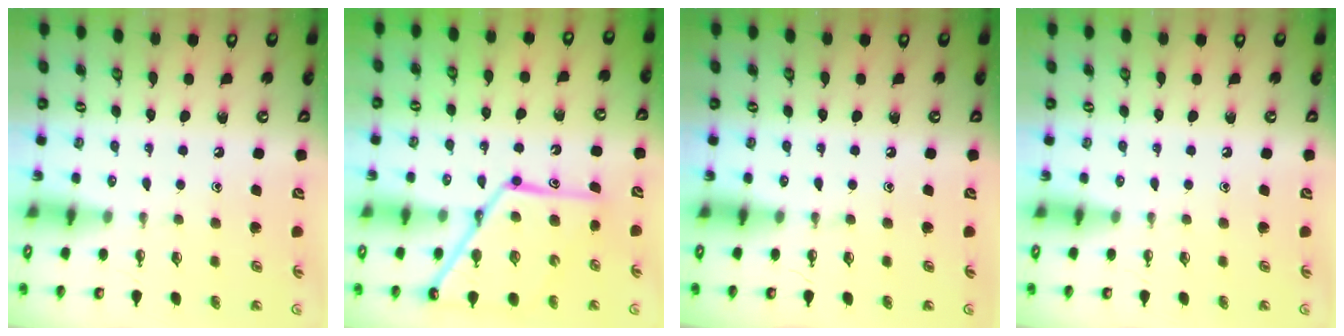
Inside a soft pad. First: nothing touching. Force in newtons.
{"total": 18.0, "press": 17.9, "slide": 1.5}
{"total": 0.0}
{"total": 0.0}